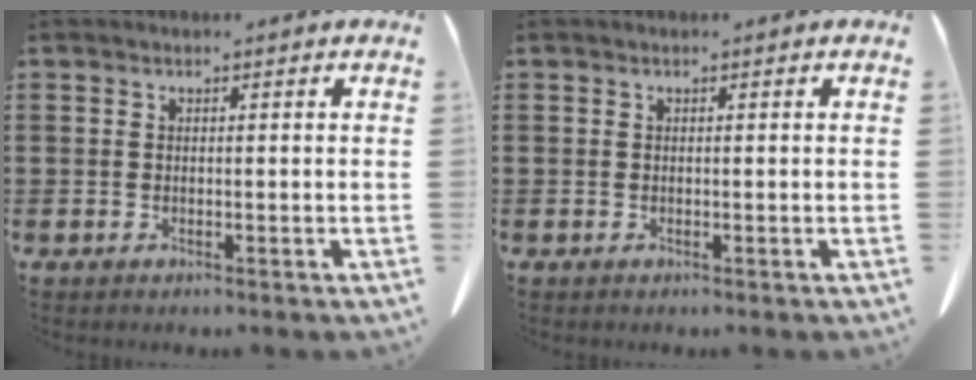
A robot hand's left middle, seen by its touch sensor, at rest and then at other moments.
{"total": 0.0}